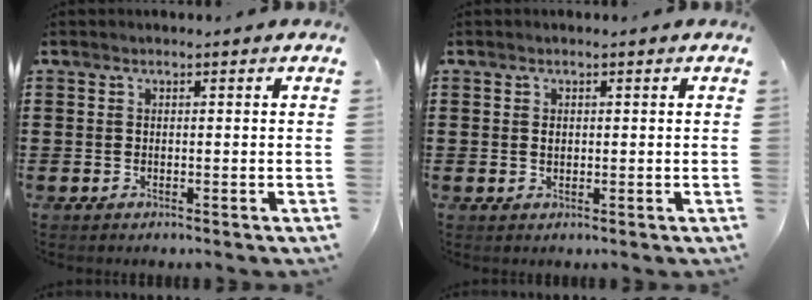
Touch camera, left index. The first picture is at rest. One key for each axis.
{"total": 0.8, "fx": 0.3, "fy": 0.5, "fz": 0.6, "tx": -0.015, "ty": 0.002, "tz": 0.005}